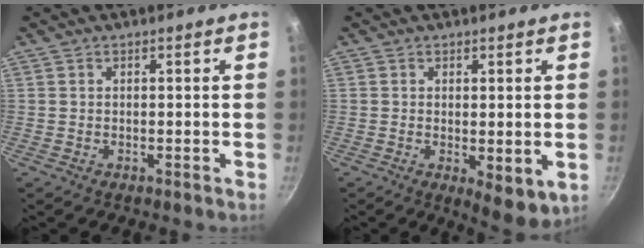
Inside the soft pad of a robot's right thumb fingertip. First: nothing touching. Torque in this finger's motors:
{"motor_torque": [-0.27, 0.17, -0.17, -0.15, 0.04]}